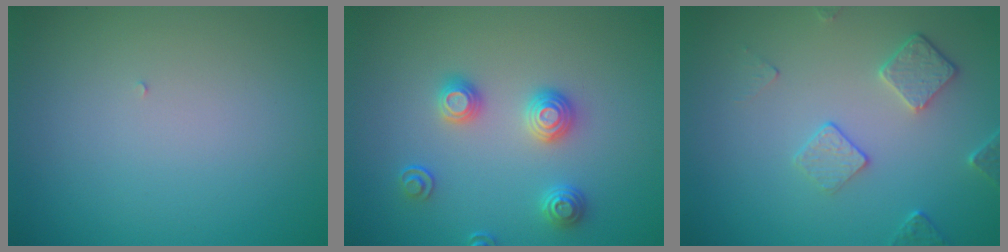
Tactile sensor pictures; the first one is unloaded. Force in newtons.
{"total": 2.9, "press": 2.7, "slide": 1.1}
{"total": 2.7, "press": 2.0, "slide": 1.7}